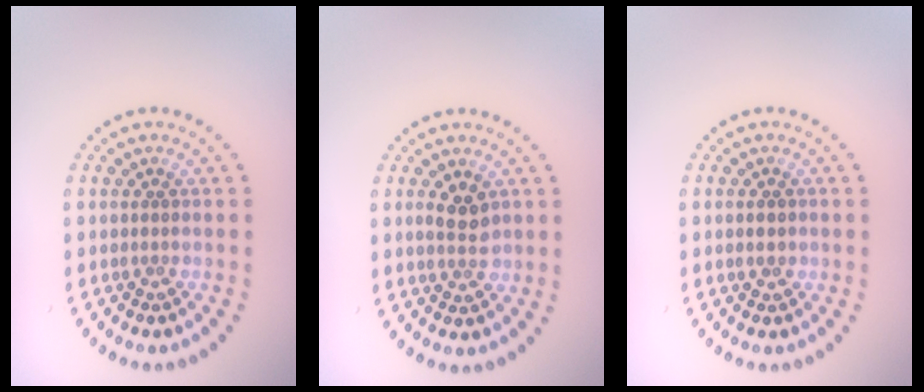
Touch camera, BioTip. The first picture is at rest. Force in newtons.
{"total": 2.2, "press": 2.1, "slide": 0.3}
{"total": 1.5, "press": 1.5, "slide": 0.2}